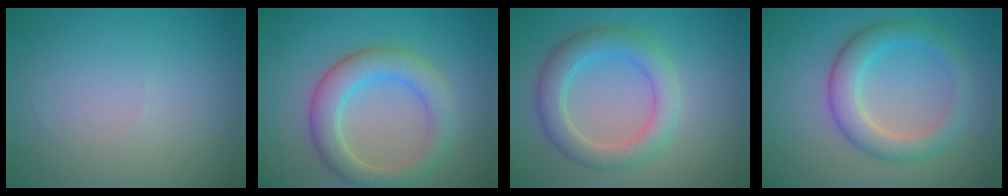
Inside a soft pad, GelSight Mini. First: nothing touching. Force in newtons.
{"total": 5.0, "press": 4.9, "slide": 0.4}
{"total": 4.4, "press": 4.4, "slide": 0.1}
{"total": 5.3, "press": 5.3, "slide": 0.0}